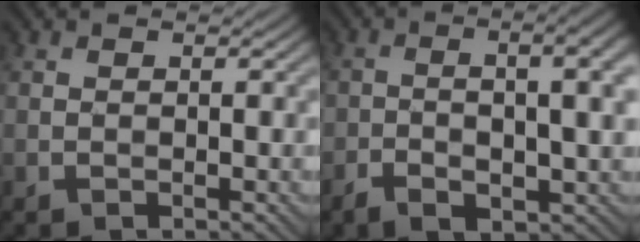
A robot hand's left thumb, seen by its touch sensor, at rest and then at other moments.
{"total": 9.5, "force": [-1.3, 3.5, 8.7], "torque": [-0.142, -0.011, -0.015]}